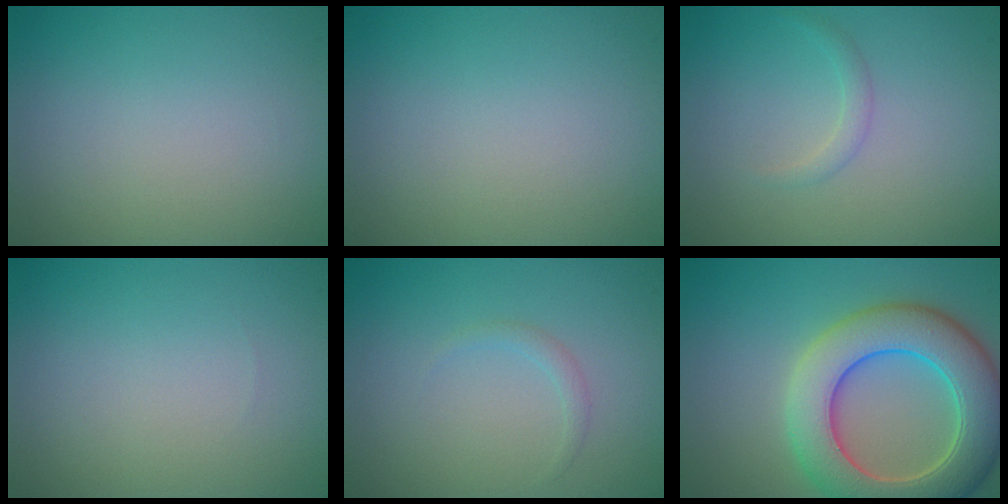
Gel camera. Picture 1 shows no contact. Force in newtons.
{"total": 0.0}
{"total": 1.0, "press": 1.0, "slide": 0.1}
{"total": 0.0}
{"total": 0.8, "press": 0.8, "slide": 0.1}
{"total": 9.2, "press": 9.2, "slide": 0.6}